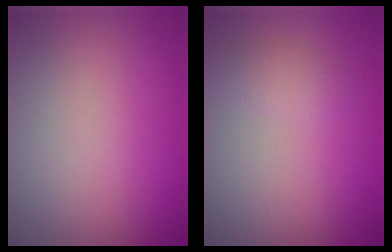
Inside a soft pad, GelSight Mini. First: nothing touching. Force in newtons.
{"total": 1.5, "press": 1.5, "slide": 0.1}